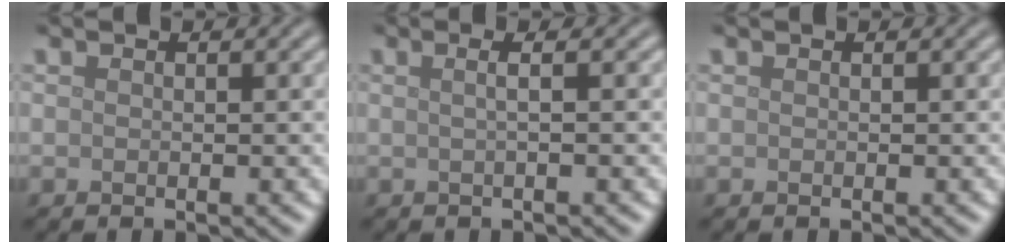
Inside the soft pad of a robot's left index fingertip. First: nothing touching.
{"total": 2.2, "force": [0.4, 0.9, 1.9], "torque": [-0.016, 0.001, -0.016]}
{"total": 0.0}